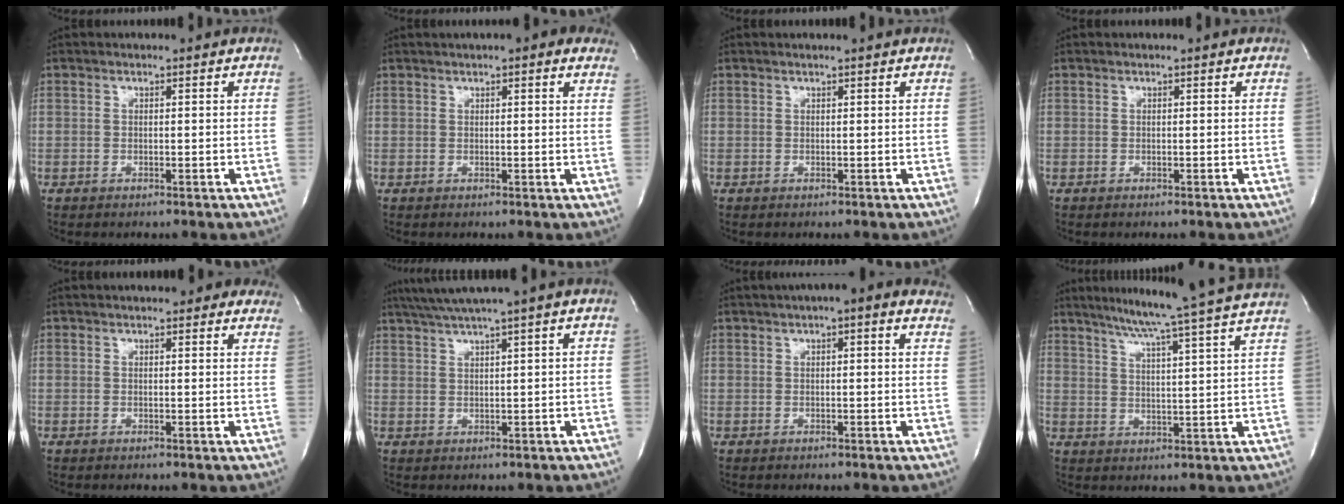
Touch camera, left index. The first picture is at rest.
{"total": 5.5, "force": [3.9, 1.1, 3.8], "torque": [-0.046, 0.021, 0.041]}
{"total": 0.8, "force": [0.7, -0.2, 0.3], "torque": [-0.008, 0.000, 0.016]}
{"total": 0.0}
{"total": 10.1, "force": [8.5, 2.8, 4.7], "torque": [-0.045, 0.016, 0.089]}
{"total": 6.3, "force": [4.4, -1.3, 4.3], "torque": [-0.079, 0.023, 0.079]}
{"total": 8.2, "force": [5.5, 1.6, 5.9], "torque": [-0.077, 0.030, 0.062]}
{"total": 17.5, "force": [15.1, -2.5, 8.6], "torque": [-0.147, -0.026, 0.195]}